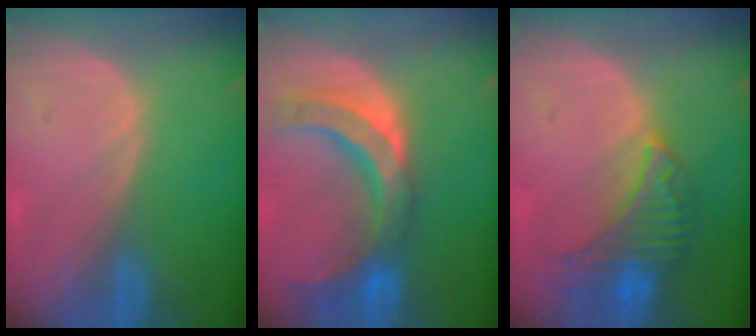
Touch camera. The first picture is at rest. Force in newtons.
{"total": 10.8, "press": 9.4, "slide": 5.3}
{"total": 7.3, "press": 7.0, "slide": 1.9}